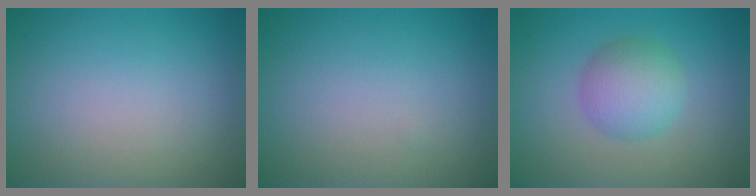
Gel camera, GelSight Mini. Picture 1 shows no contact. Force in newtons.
{"total": 0.0}
{"total": 3.9, "press": 3.9, "slide": 0.1}